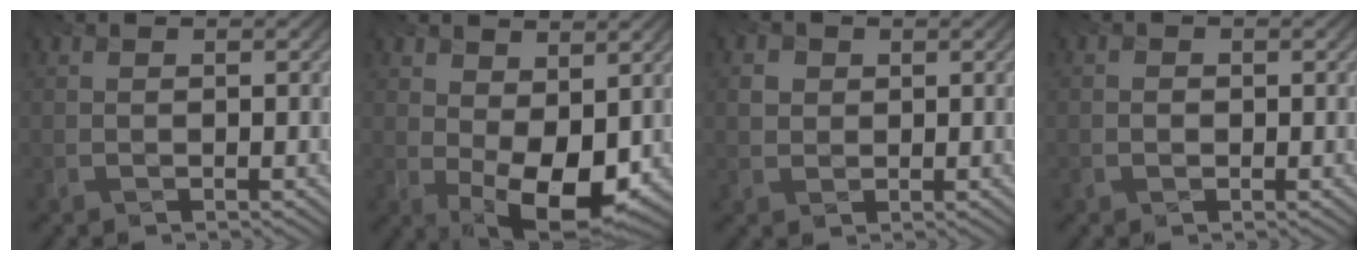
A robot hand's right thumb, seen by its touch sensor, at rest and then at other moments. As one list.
[{"total": 9.7, "force": [0.8, 5.6, 7.9], "torque": [-0.136, -0.012, 0.021]}, {"total": 1.7, "force": [0.0, 1.7, 0.1], "torque": [-0.009, -0.002, 0.000]}, {"total": 1.0, "force": [-0.6, 0.8, -0.3], "torque": [0.006, -0.002, -0.008]}]